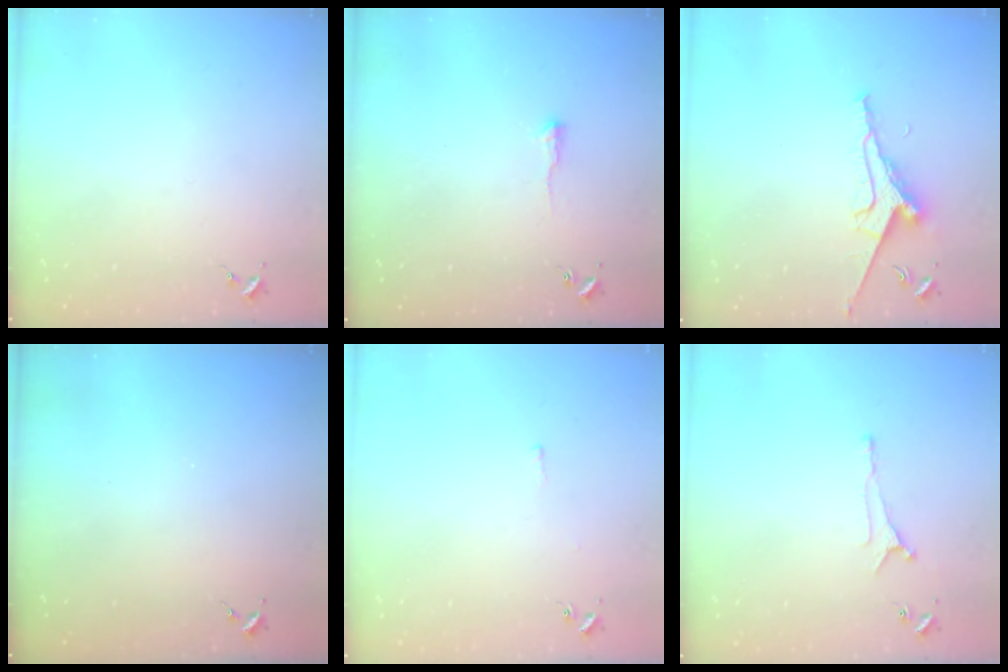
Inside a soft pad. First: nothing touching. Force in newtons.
{"total": 3.9, "press": 3.8, "slide": 0.6}
{"total": 9.6, "press": 9.5, "slide": 1.2}
{"total": 0.0}
{"total": 2.2, "press": 2.2, "slide": 0.5}
{"total": 4.7, "press": 4.6, "slide": 0.8}